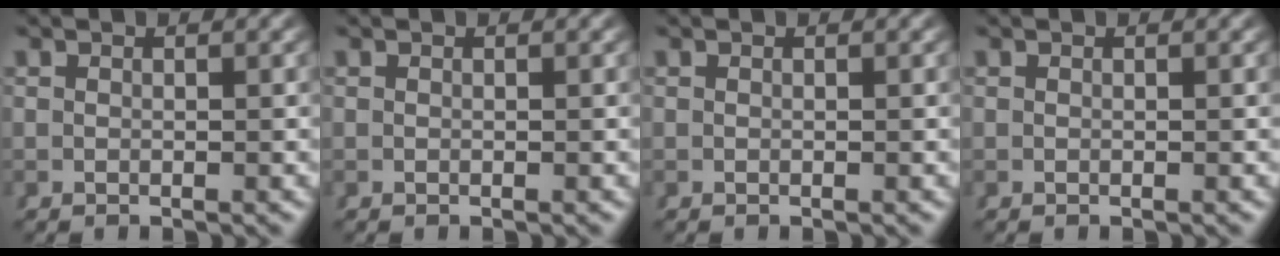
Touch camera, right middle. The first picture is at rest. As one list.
[{"total": 0.0}, {"total": 0.0}, {"total": 0.0}]